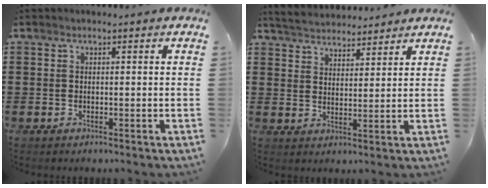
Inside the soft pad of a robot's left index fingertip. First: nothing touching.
{"total": 4.0, "force": [4.0, 0.6, 0.1], "torque": [-0.018, -0.015, 0.072]}